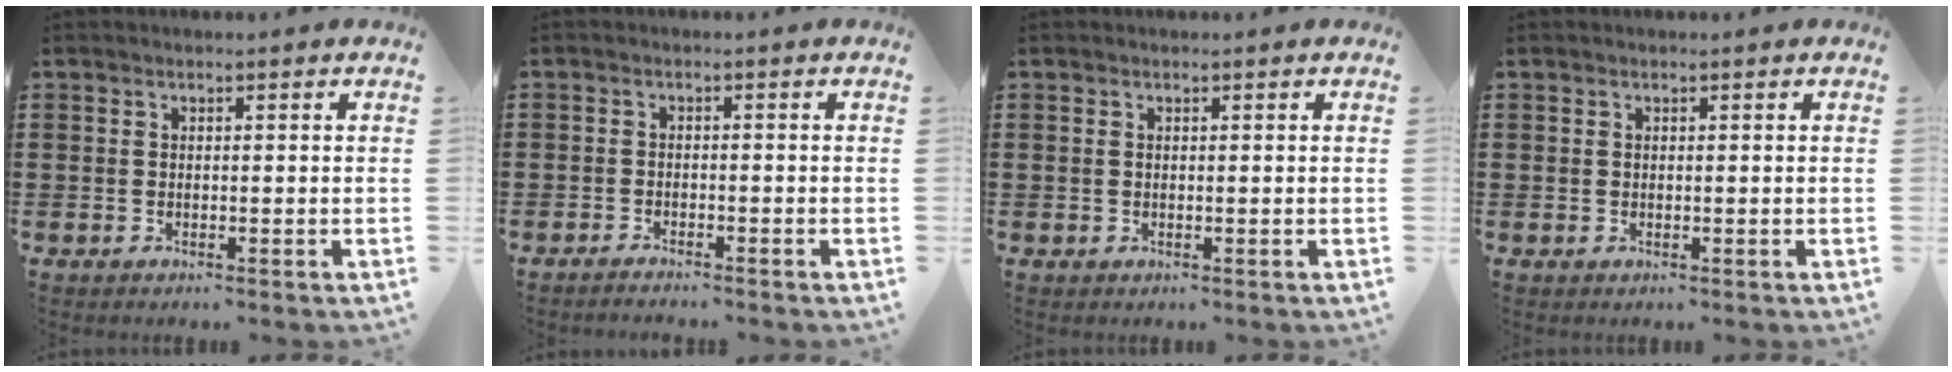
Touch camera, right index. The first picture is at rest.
{"total": 1.4, "force": [-1.4, 0.0, 0.0], "torque": [-0.003, 0.003, -0.029]}
{"total": 0.0}
{"total": 0.0}